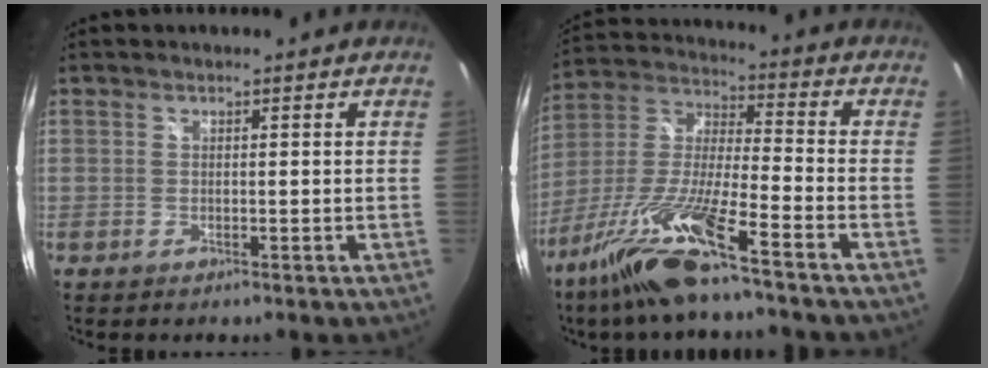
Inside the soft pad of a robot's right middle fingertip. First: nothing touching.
{"total": 15.5, "force": [-10.6, 0.6, 11.4], "torque": [-0.236, -0.016, -0.209]}